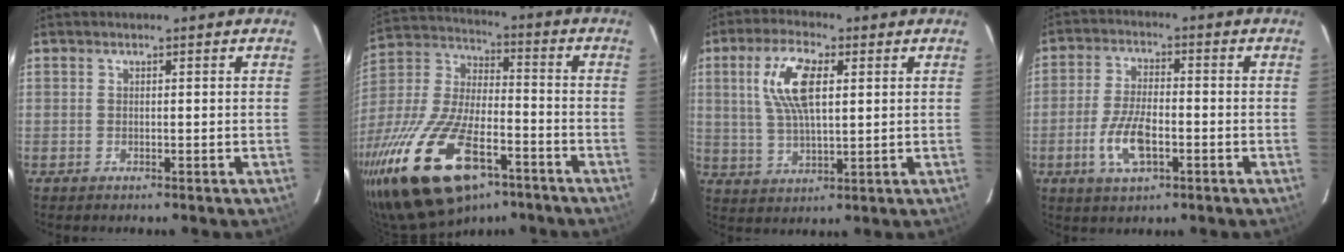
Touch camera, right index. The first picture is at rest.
{"total": 25.6, "force": [-14.7, 11.1, 17.7], "torque": [-0.369, -0.035, -0.255]}
{"total": 10.2, "force": [2.9, 4.0, 9.0], "torque": [-0.180, 0.012, 0.059]}
{"total": 8.5, "force": [-3.0, 3.6, 7.1], "torque": [-0.150, -0.001, -0.055]}